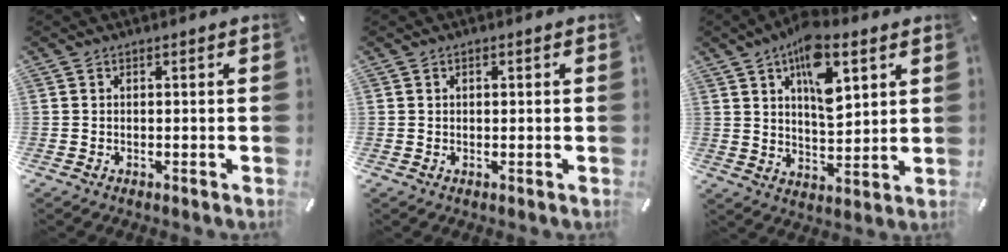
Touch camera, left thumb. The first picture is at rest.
{"total": 0.8, "force": [0.2, 0.6, 0.4], "torque": [-0.009, 0.004, 0.003]}
{"total": 13.4, "force": [6.9, 6.3, 9.6], "torque": [-0.150, -0.021, 0.117]}